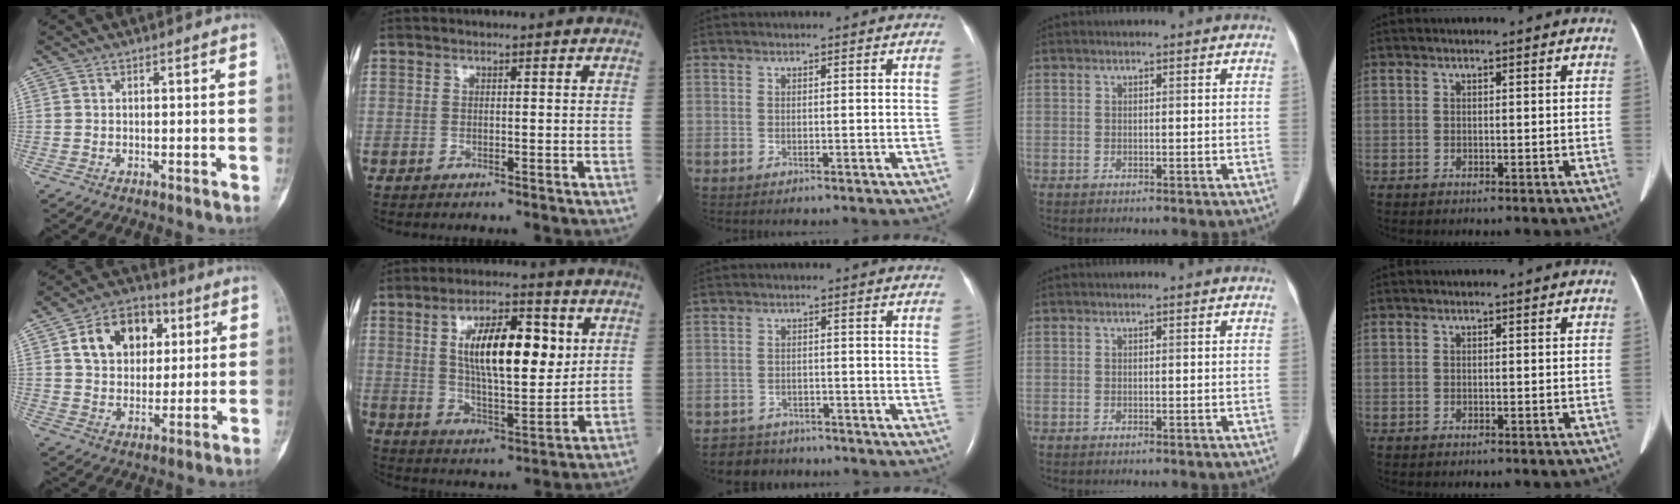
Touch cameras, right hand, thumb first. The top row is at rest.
{"thumb": {"total": 13.6, "force": [4.7, 9.8, 8.2], "torque": [-0.093, -0.003, 0.076]}, "index": {"total": 14.3, "force": [3.8, 4.6, 13.0], "torque": [-0.225, 0.008, 0.063]}, "middle": {"total": 4.4, "force": [-4.0, 1.9, -0.5], "torque": [0.006, -0.003, -0.063]}}